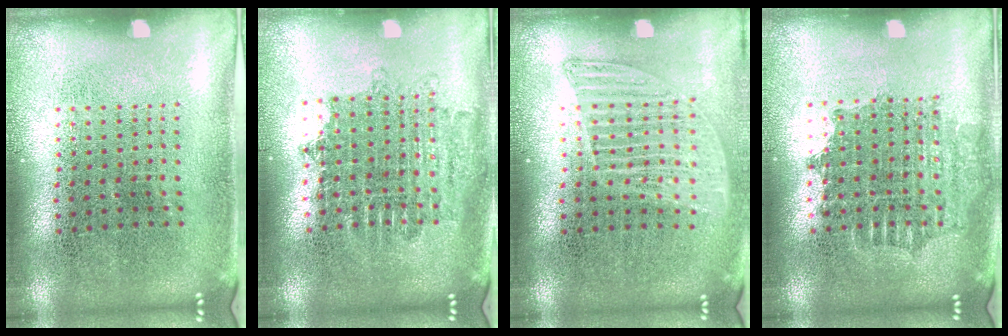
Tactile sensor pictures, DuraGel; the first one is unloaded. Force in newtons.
{"total": 1.8, "press": 1.5, "slide": 1.0}
{"total": 1.3, "press": 1.1, "slide": 0.6}
{"total": 1.5, "press": 1.3, "slide": 0.8}